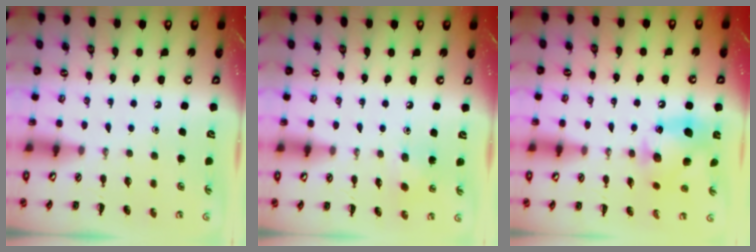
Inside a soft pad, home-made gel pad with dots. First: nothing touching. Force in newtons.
{"total": 5.4, "press": 5.3, "slide": 1.1}
{"total": 12.7, "press": 12.5, "slide": 1.8}